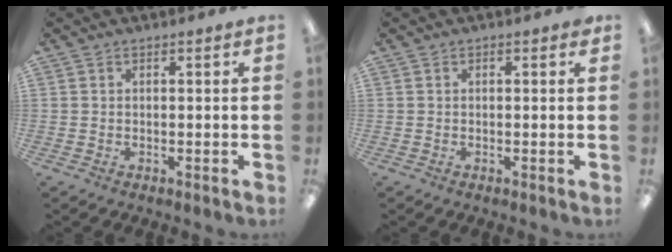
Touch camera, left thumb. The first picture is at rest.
{"total": 0.7, "force": [0.4, 0.2, 0.5], "torque": [-0.003, 0.000, 0.005]}